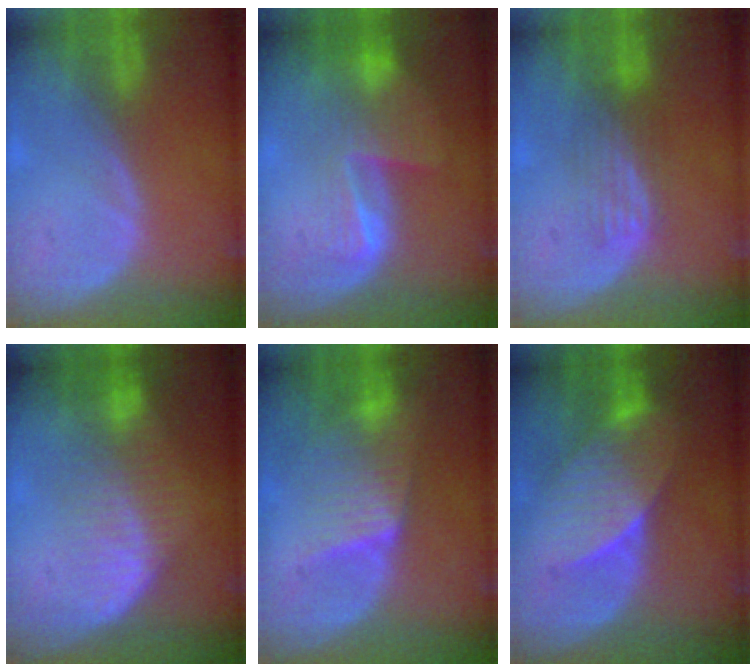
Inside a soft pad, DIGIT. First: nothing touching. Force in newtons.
{"total": 7.6, "press": 6.7, "slide": 3.4}
{"total": 3.8, "press": 3.8, "slide": 0.1}
{"total": 7.2, "press": 6.7, "slide": 2.9}
{"total": 6.4, "press": 6.3, "slide": 1.0}
{"total": 7.2, "press": 7.1, "slide": 1.1}